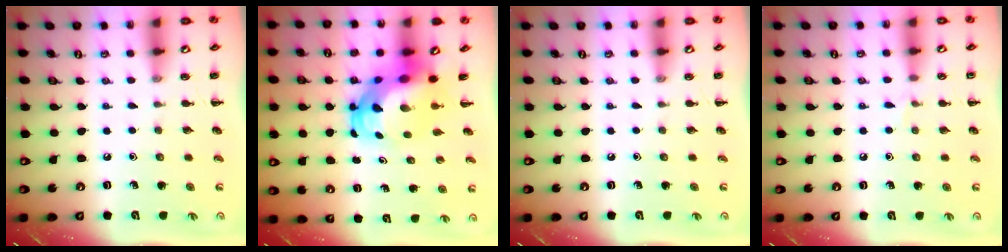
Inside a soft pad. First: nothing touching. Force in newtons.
{"total": 7.8, "press": 7.6, "slide": 2.0}
{"total": 0.0}
{"total": 4.0, "press": 3.7, "slide": 1.4}